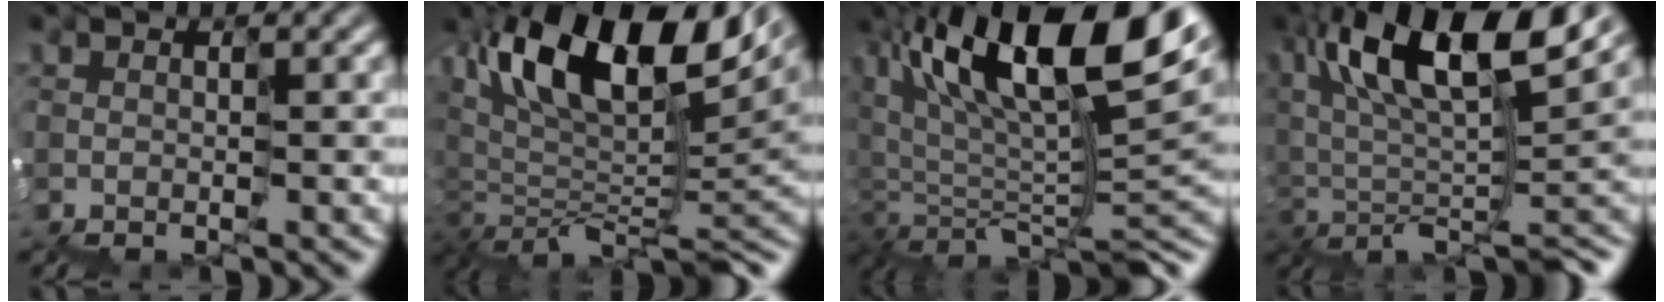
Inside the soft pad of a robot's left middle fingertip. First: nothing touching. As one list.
[{"total": 12.1, "force": [5.6, 3.9, 10.0], "torque": [-0.179, 0.025, 0.101]}, {"total": 11.8, "force": [6.0, 4.3, 9.2], "torque": [-0.147, 0.011, 0.117]}, {"total": 11.9, "force": [6.2, 2.4, 9.9], "torque": [-0.149, 0.022, 0.112]}]